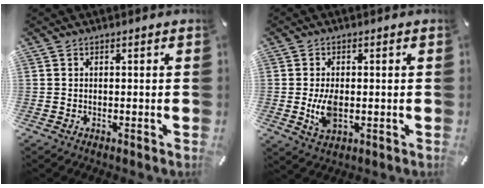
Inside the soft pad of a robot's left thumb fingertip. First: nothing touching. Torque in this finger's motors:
{"motor_torque": [-0.05, 0.42, 0.60, -0.10, 0.07]}